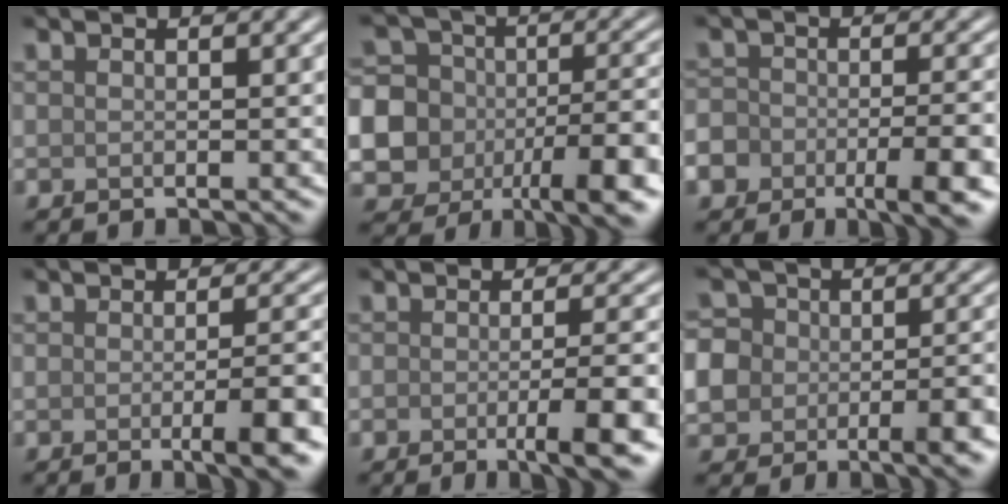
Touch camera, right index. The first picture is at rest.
{"total": 13.4, "force": [-4.8, 10.6, 6.7], "torque": [-0.121, -0.021, -0.101]}
{"total": 8.3, "force": [-4.8, 4.4, 5.1], "torque": [-0.074, -0.002, -0.074]}
{"total": 5.2, "force": [-1.5, 1.2, 4.8], "torque": [-0.066, -0.003, -0.021]}
{"total": 5.4, "force": [-2.2, 1.1, 4.8], "torque": [-0.070, -0.002, -0.034]}
{"total": 8.2, "force": [-2.6, 6.0, 4.9], "torque": [-0.067, 0.000, -0.063]}